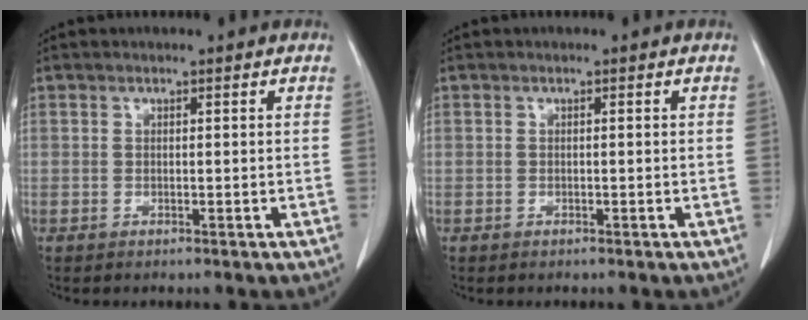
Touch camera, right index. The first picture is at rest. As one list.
[{"total": 0.0}]